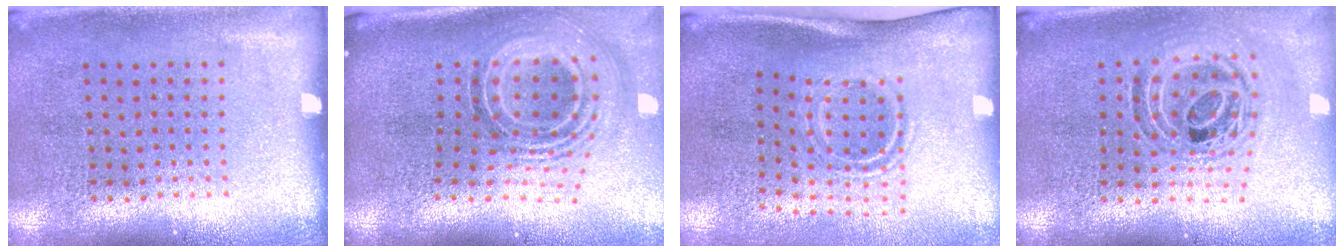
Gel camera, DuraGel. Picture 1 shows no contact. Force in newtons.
{"total": 2.3, "press": 1.5, "slide": 1.7}
{"total": 1.9, "press": 1.1, "slide": 1.5}
{"total": 1.1, "press": 1.0, "slide": 0.4}